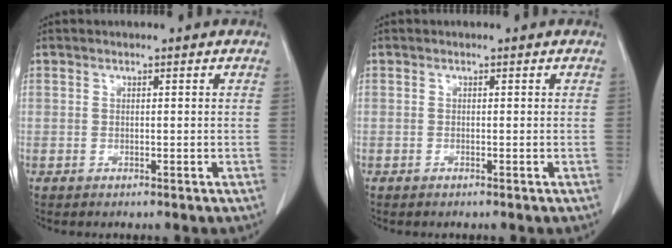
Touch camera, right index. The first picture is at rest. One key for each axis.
{"total": 0.0}